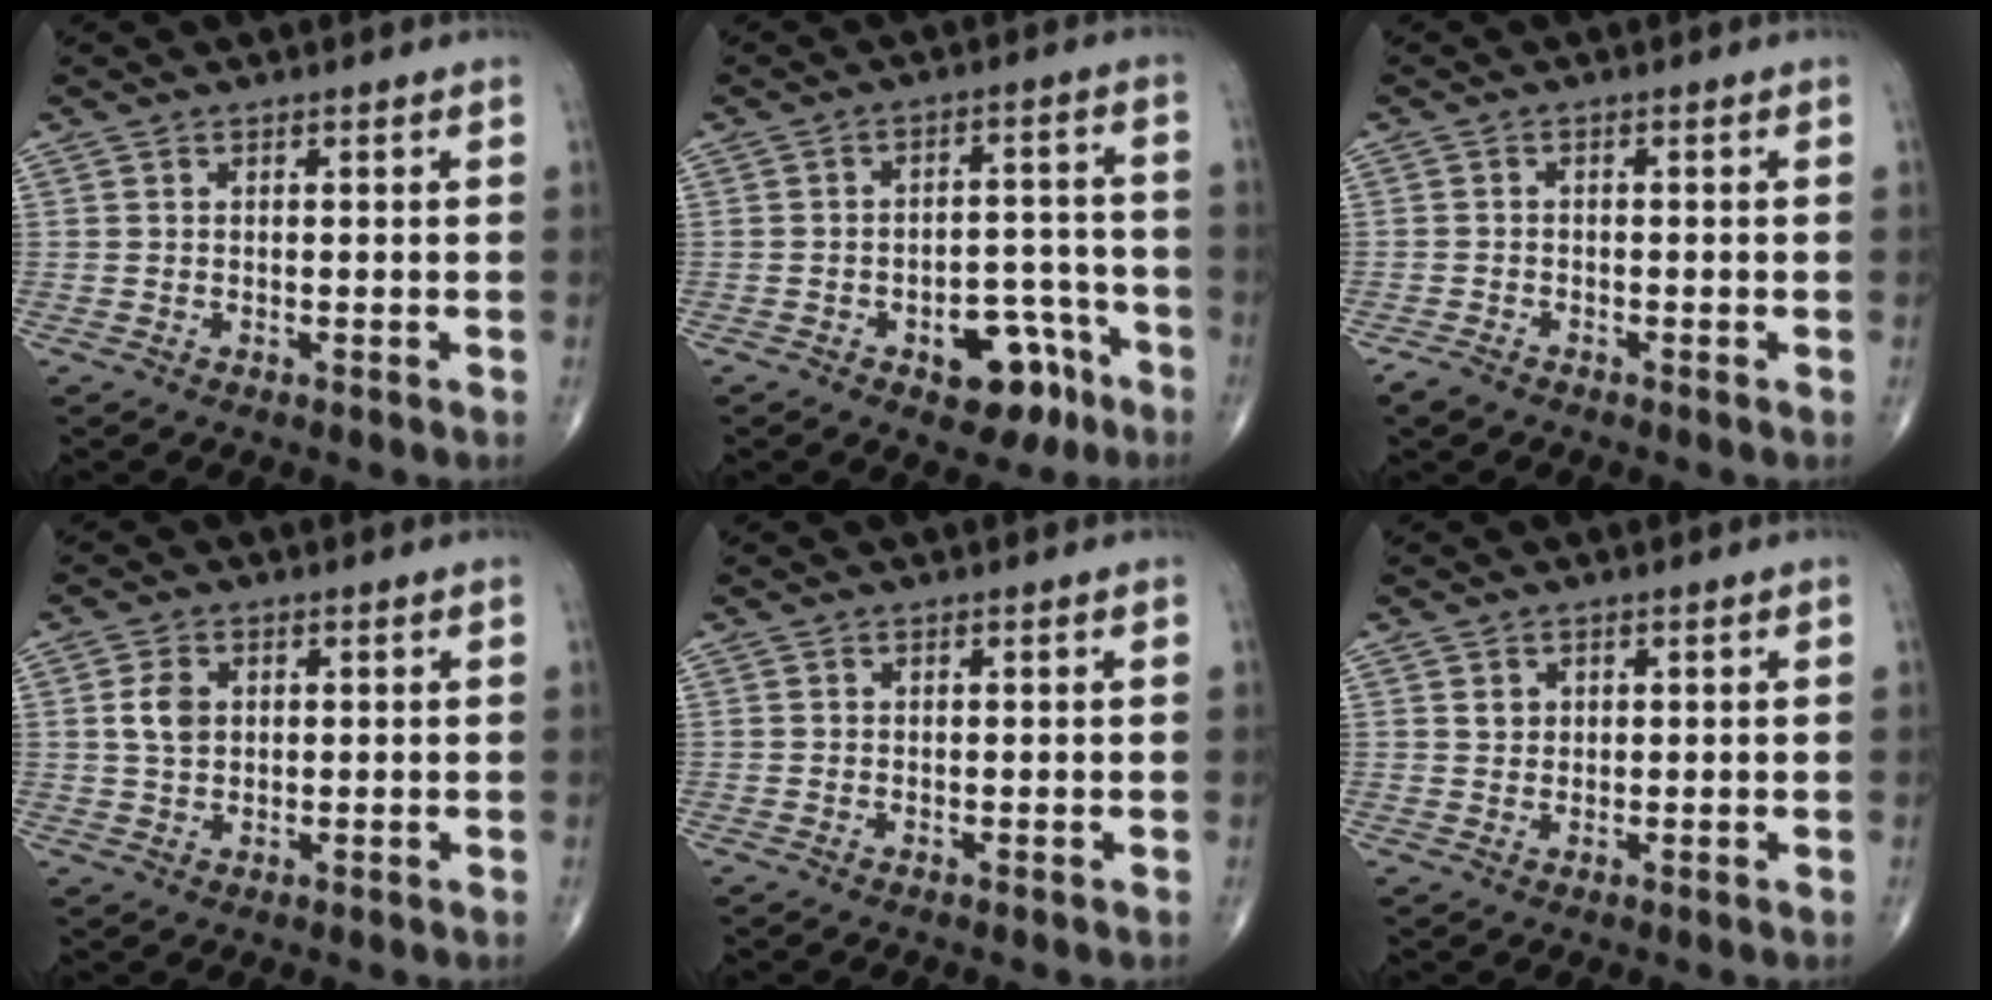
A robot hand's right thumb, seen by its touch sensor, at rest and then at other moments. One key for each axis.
{"total": 10.2, "fx": -5.4, "fy": 5.8, "fz": 6.4, "tx": -0.051, "ty": 0.051, "tz": -0.068}
{"total": 2.3, "fx": -1.8, "fy": 1.1, "fz": 0.9, "tx": -0.020, "ty": -0.001, "tz": -0.033}
{"total": 4.3, "fx": 0.9, "fy": 3.1, "fz": 2.9, "tx": -0.048, "ty": -0.002, "tz": 0.016}
{"total": 0.0}
{"total": 1.9, "fx": 0.8, "fy": 1.6, "fz": 0.7, "tx": -0.004, "ty": -0.005, "tz": 0.015}